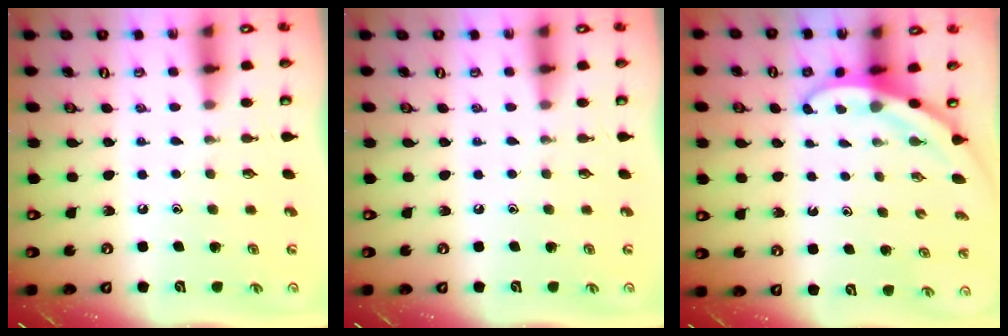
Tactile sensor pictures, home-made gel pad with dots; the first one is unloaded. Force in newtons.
{"total": 0.0}
{"total": 3.3, "press": 3.3, "slide": 0.2}